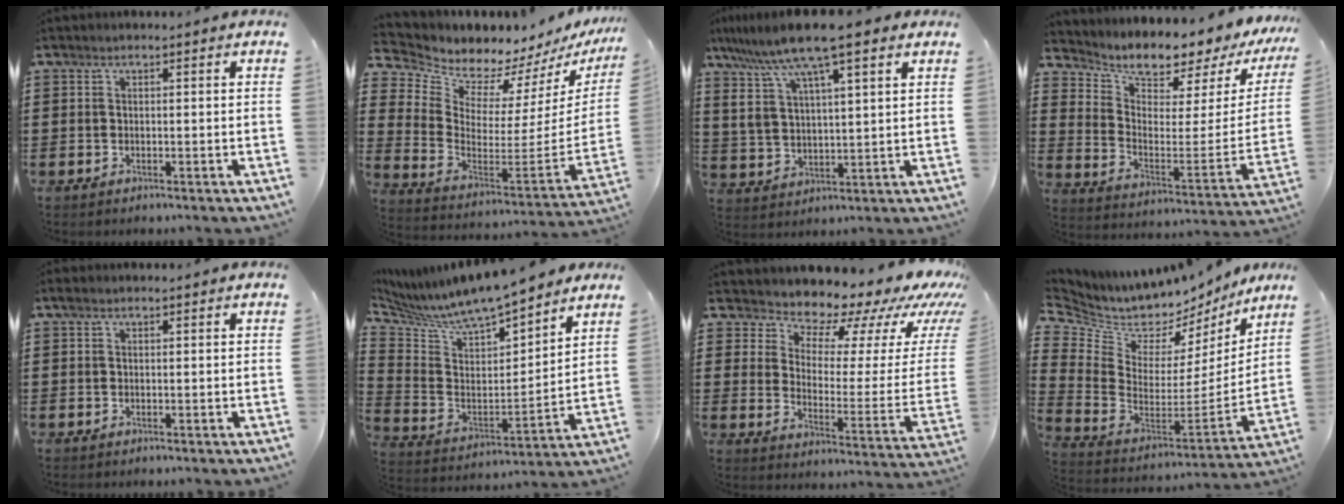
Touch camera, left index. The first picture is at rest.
{"total": 5.8, "force": [5.6, 1.6, -0.7], "torque": [-0.033, -0.062, 0.095]}
{"total": 11.3, "force": [8.1, 1.7, 7.7], "torque": [-0.169, -0.023, 0.141]}
{"total": 4.3, "force": [4.1, 1.1, 0.7], "torque": [-0.029, -0.055, 0.061]}
{"total": 0.0}
{"total": 7.9, "force": [7.4, 1.5, 2.4], "torque": [-0.084, -0.055, 0.125]}
{"total": 8.5, "force": [7.8, 2.6, 2.1], "torque": [-0.042, -0.084, 0.126]}
{"total": 6.2, "force": [5.2, 3.3, 0.6], "torque": [-0.056, -0.057, 0.090]}